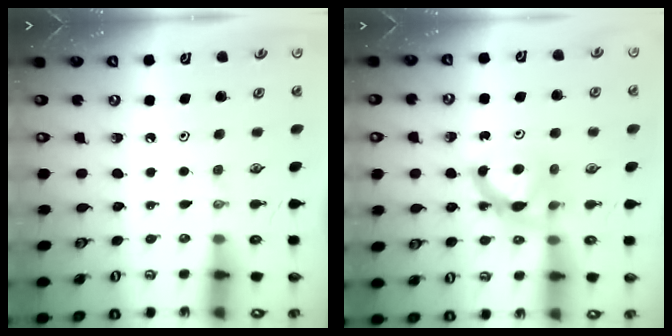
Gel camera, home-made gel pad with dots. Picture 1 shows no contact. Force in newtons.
{"total": 7.2, "press": 7.2, "slide": 0.5}